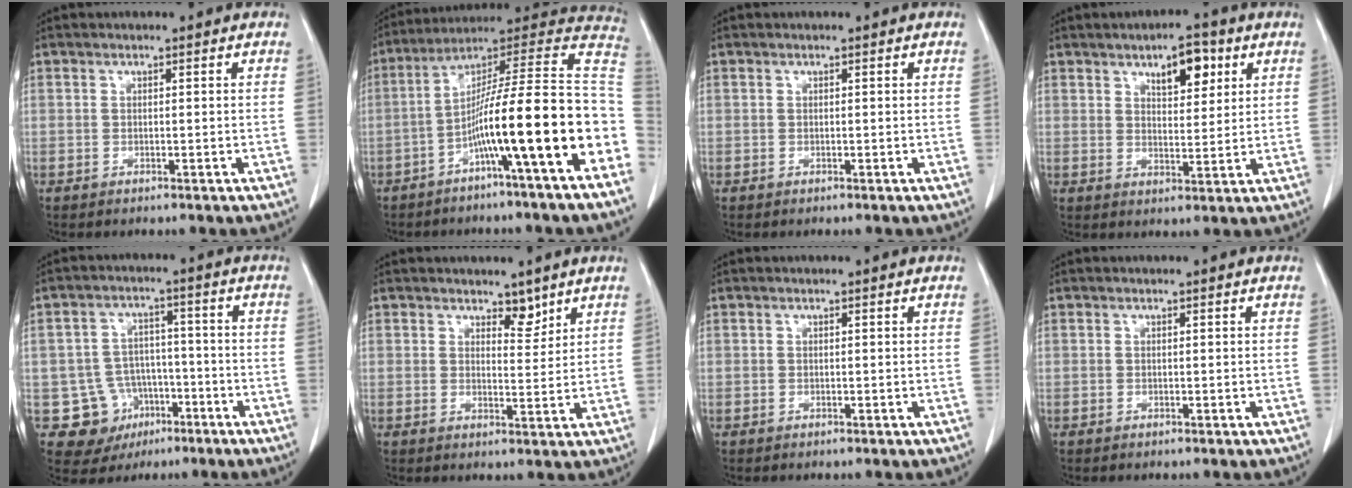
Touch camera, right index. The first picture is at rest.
{"total": 19.9, "force": [-6.8, -0.6, 18.6], "torque": [-0.236, 0.023, -0.117]}
{"total": 0.0}
{"total": 6.4, "force": [3.3, 2.5, 4.9], "torque": [-0.073, 0.002, 0.051]}
{"total": 9.2, "force": [-3.6, 8.3, 1.6], "torque": [-0.029, 0.019, -0.041]}
{"total": 3.0, "force": [2.4, 1.3, 1.3], "torque": [-0.015, -0.008, 0.040]}
{"total": 0.0}
{"total": 0.0}